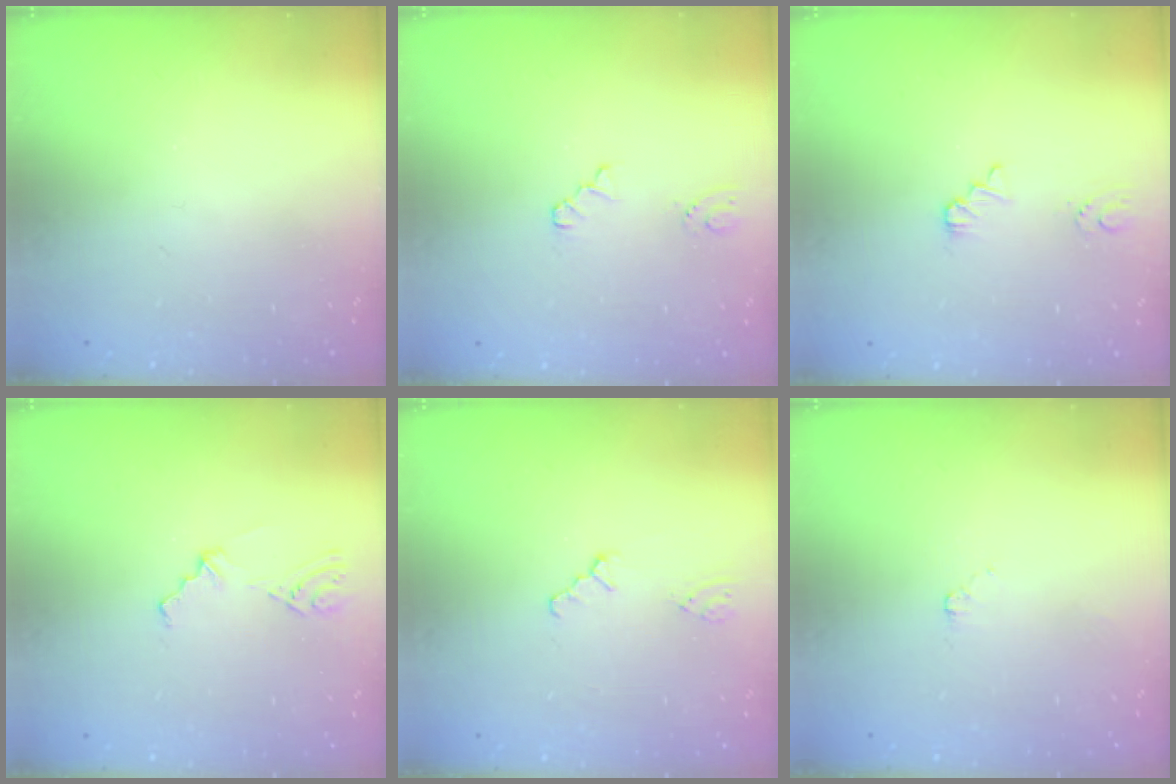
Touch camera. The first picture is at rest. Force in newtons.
{"total": 3.0, "press": 3.0, "slide": 0.5}
{"total": 1.6, "press": 1.6, "slide": 0.2}
{"total": 2.1, "press": 1.1, "slide": 1.8}
{"total": 0.0}
{"total": 1.3, "press": 1.3, "slide": 0.3}